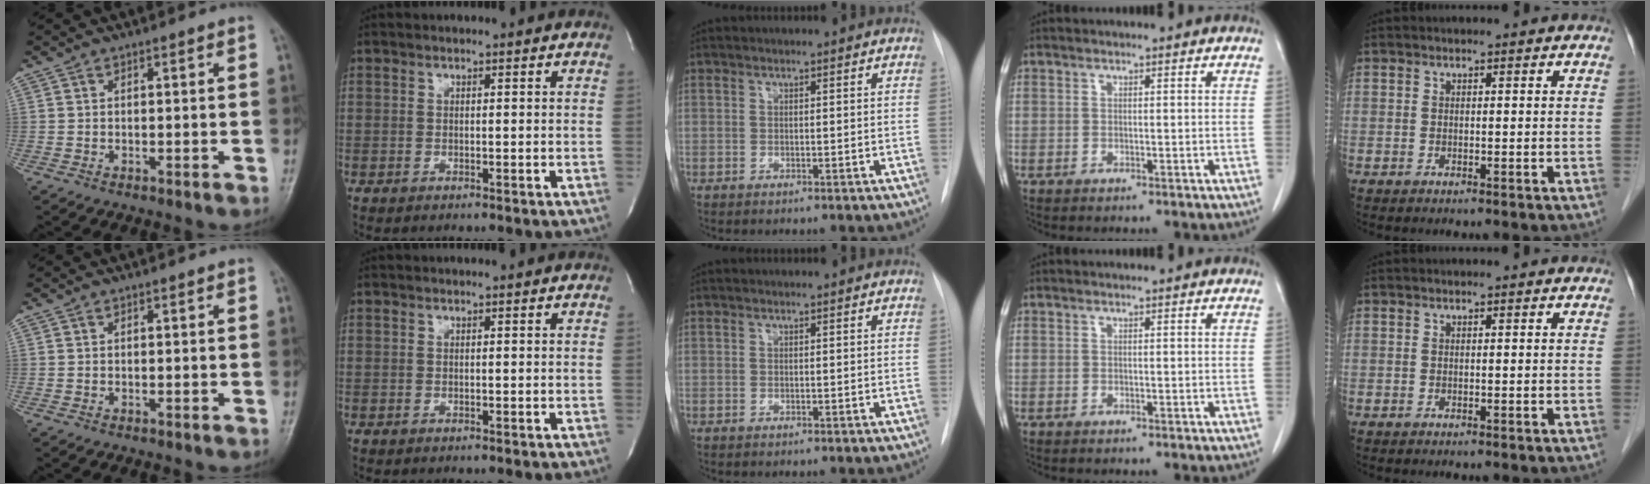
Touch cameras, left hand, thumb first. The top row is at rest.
{}